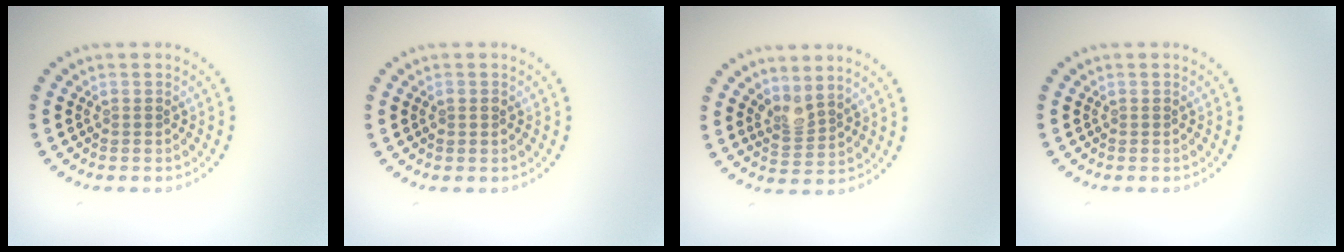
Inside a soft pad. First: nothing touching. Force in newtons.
{"total": 0.9, "press": 0.9, "slide": 0.1}
{"total": 2.0, "press": 1.5, "slide": 1.4}
{"total": 0.0}